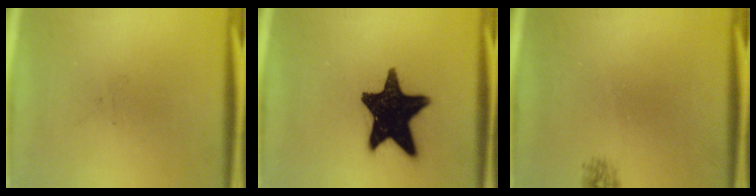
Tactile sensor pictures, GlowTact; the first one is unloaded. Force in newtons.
{"total": 18.8}
{"total": 0.9}